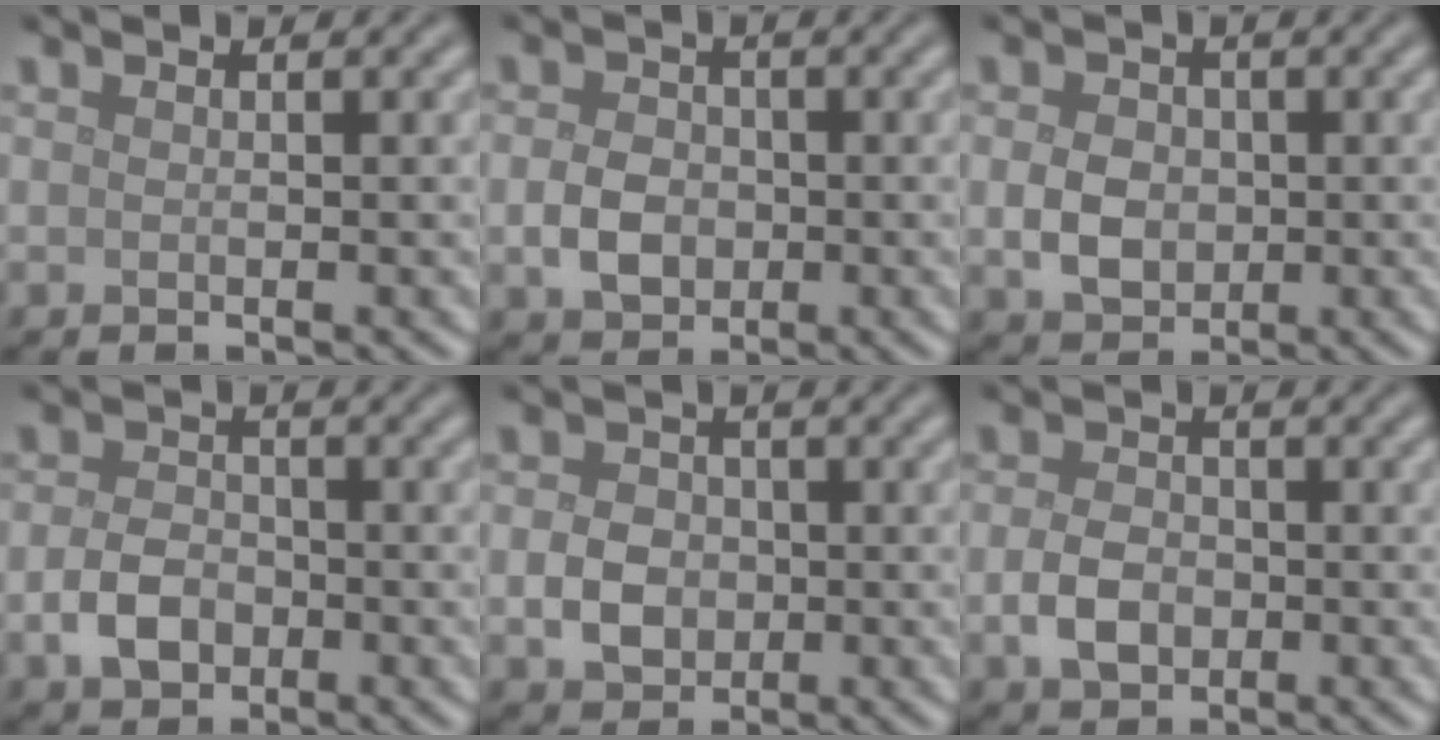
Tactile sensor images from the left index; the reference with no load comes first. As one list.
[{"total": 3.2, "force": [-0.6, 2.6, 1.9], "torque": [-0.035, -0.001, -0.016]}, {"total": 3.5, "force": [-0.2, 2.8, 2.0], "torque": [-0.038, -0.001, -0.008]}, {"total": 3.2, "force": [-1.1, 2.3, 1.9], "torque": [-0.034, 0.000, -0.025]}, {"total": 3.2, "force": [-0.4, 2.7, 1.8], "torque": [-0.032, 0.000, -0.012]}, {"total": 3.1, "force": [-0.7, 2.3, 2.0], "torque": [-0.039, -0.001, -0.018]}]